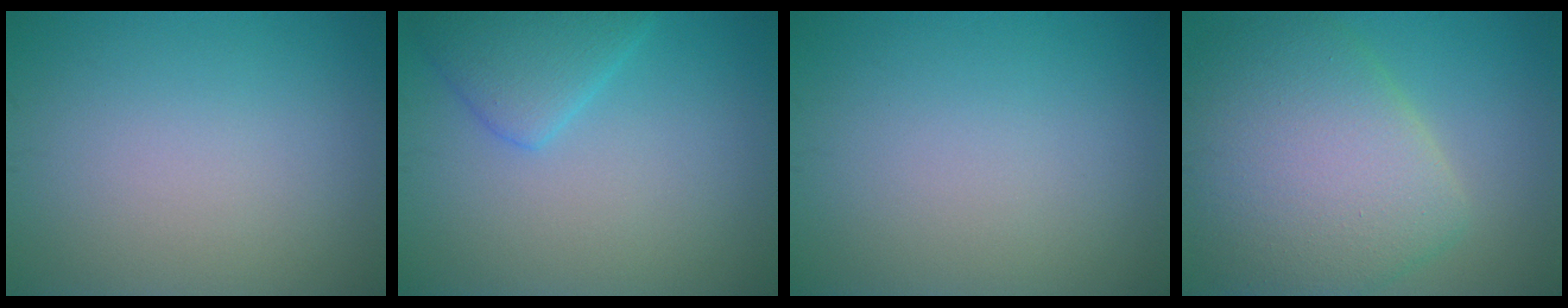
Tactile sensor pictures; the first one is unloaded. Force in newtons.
{"total": 3.4, "press": 3.4, "slide": 0.1}
{"total": 0.0}
{"total": 9.8, "press": 9.8, "slide": 0.4}